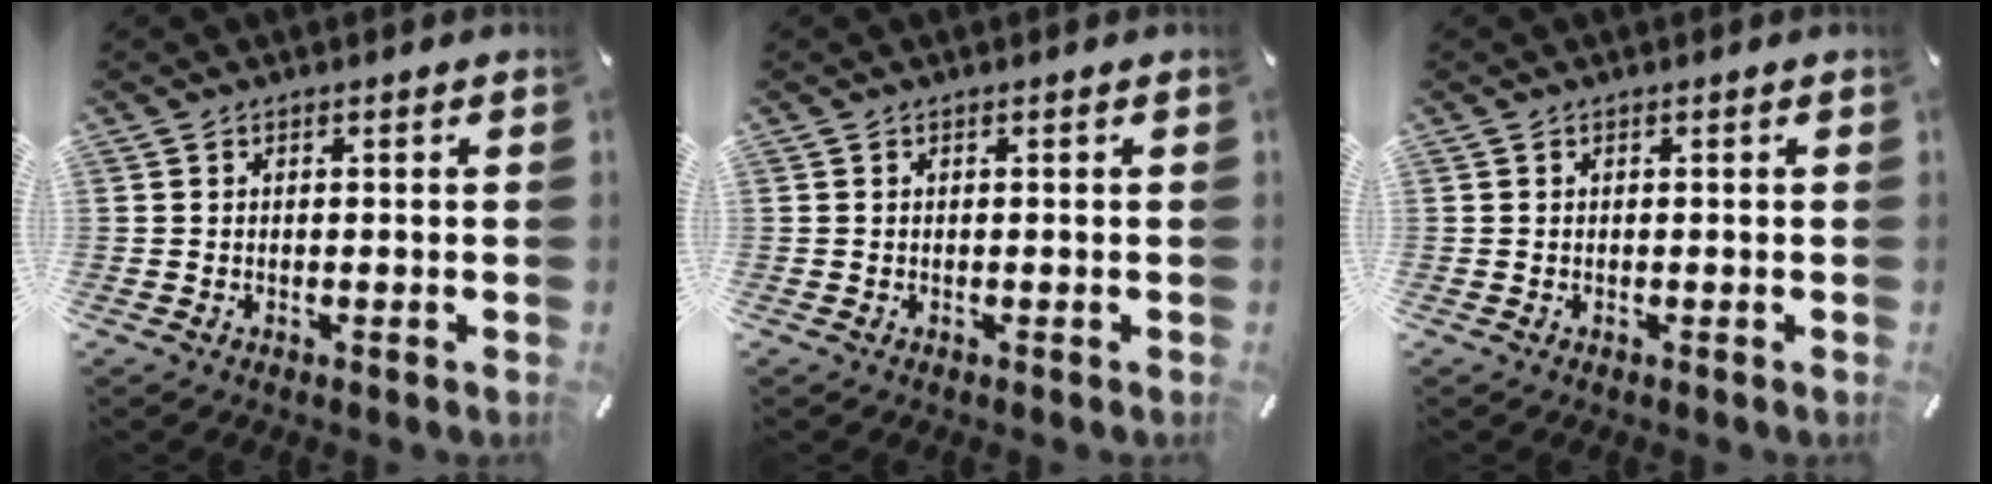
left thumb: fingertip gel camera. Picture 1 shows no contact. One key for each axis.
{"total": 0.0}
{"total": 0.0}